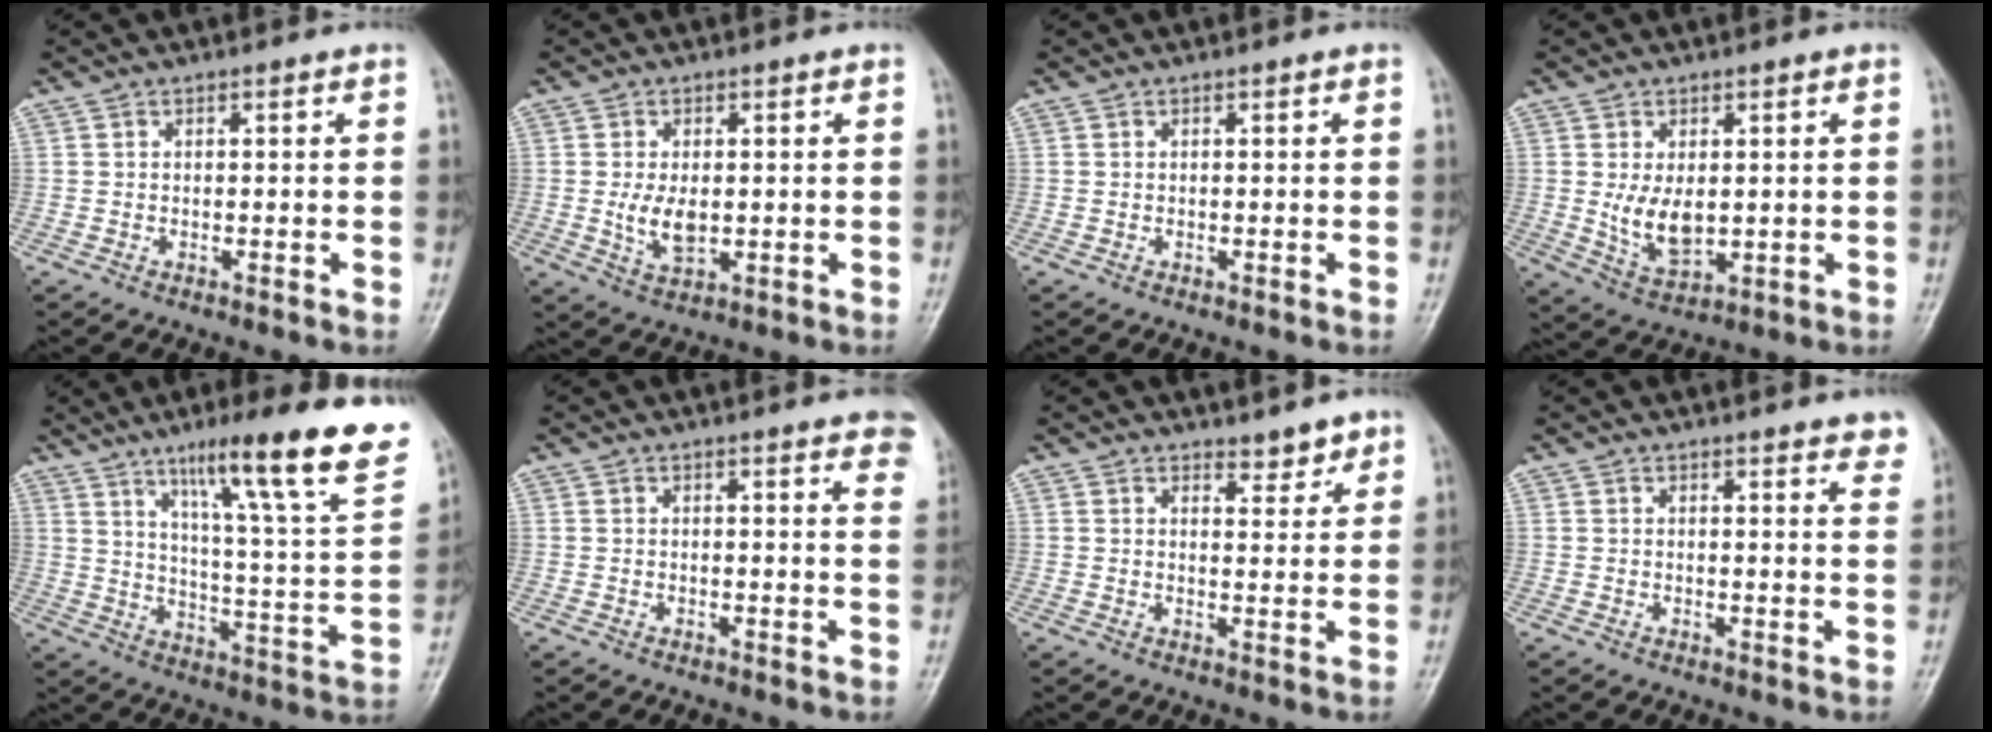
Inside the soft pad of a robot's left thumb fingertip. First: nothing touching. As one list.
[{"total": 5.4, "force": [-0.2, 3.0, 4.4], "torque": [-0.079, -0.010, 0.003]}, {"total": 0.0}, {"total": 7.0, "force": [0.4, 4.2, 5.6], "torque": [-0.089, -0.016, 0.022]}, {"total": 23.9, "force": [14.3, 3.1, 19.0], "torque": [-0.256, -0.051, 0.212]}, {"total": 7.7, "force": [5.3, 1.8, 5.3], "torque": [-0.042, -0.012, 0.050]}, {"total": 3.4, "force": [2.9, 1.5, 1.2], "torque": [0.004, -0.021, 0.042]}, {"total": 6.3, "force": [5.2, 1.6, 3.2], "torque": [-0.011, -0.019, 0.050]}]